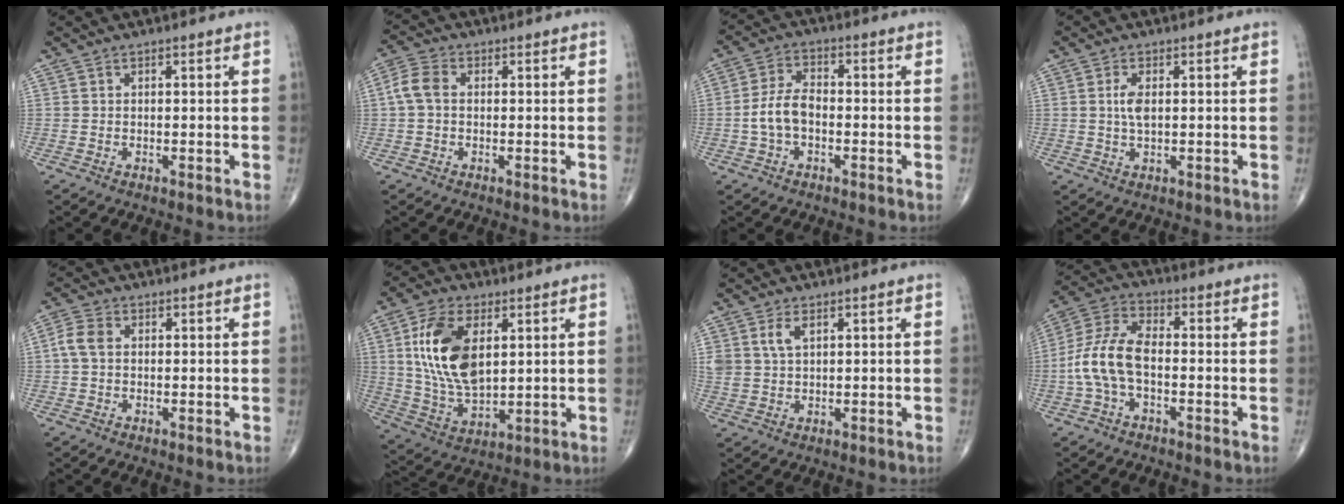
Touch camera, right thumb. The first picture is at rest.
{"total": 4.8, "force": [0.2, 3.3, 3.4], "torque": [-0.076, 0.014, -0.002]}
{"total": 6.5, "force": [-1.4, 3.8, 5.1], "torque": [-0.105, 0.023, -0.033]}
{"total": 3.2, "force": [0.4, 1.4, 2.8], "torque": [-0.058, -0.001, 0.008]}
{"total": 4.1, "force": [0.4, 2.9, 2.9], "torque": [-0.066, 0.012, 0.002]}
{"total": 16.2, "force": [4.0, 8.9, 12.9], "torque": [-0.238, -0.013, 0.081]}
{"total": 4.4, "force": [1.9, 2.6, 3.1], "torque": [-0.060, -0.004, 0.042]}
{"total": 10.5, "force": [-1.9, 5.6, 8.6], "torque": [-0.187, 0.036, -0.045]}